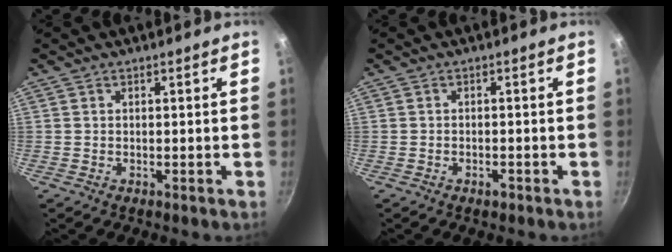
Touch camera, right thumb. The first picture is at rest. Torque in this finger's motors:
{"motor_torque": [-0.05, -0.05, -0.25, 0.08, -0.01]}